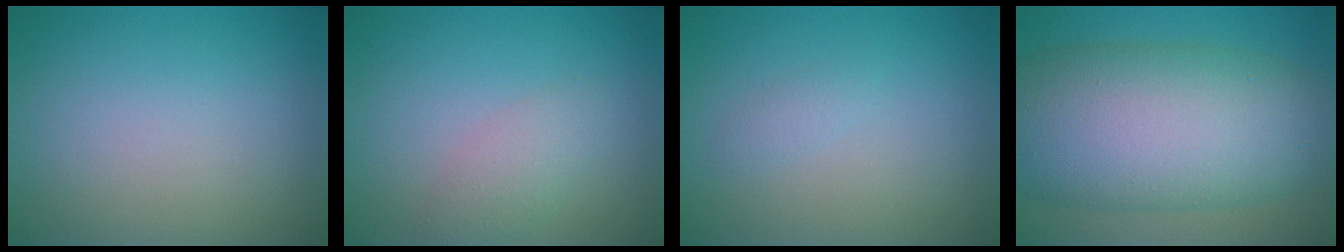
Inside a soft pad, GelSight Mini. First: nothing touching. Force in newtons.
{"total": 2.3, "press": 2.3, "slide": 0.0}
{"total": 0.7, "press": 0.7, "slide": 0.0}
{"total": 13.7, "press": 13.7, "slide": 0.2}